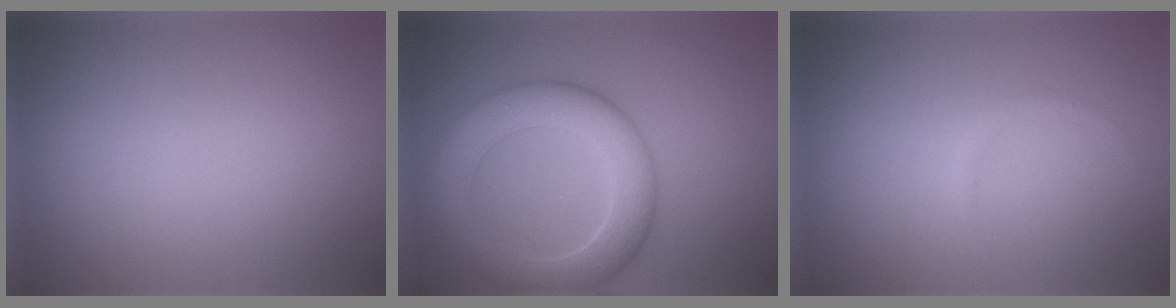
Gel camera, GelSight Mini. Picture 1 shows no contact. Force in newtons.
{"total": 6.8, "press": 6.8, "slide": 0.4}
{"total": 0.5, "press": 0.5, "slide": 0.0}